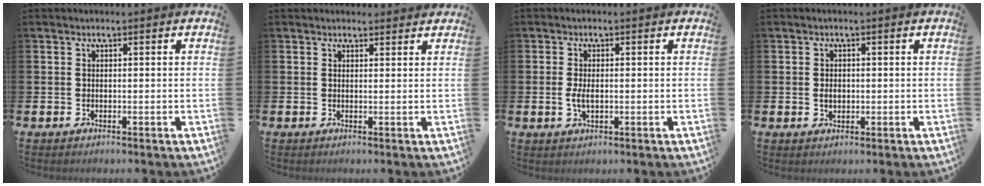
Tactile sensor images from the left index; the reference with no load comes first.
{"total": 1.3, "force": [1.2, 0.5, 0.0], "torque": [0.006, 0.002, 0.021]}
{"total": 2.5, "force": [-0.1, 1.3, 2.1], "torque": [-0.035, 0.002, -0.005]}
{"total": 1.6, "force": [0.0, 1.2, 1.1], "torque": [-0.007, 0.002, -0.005]}